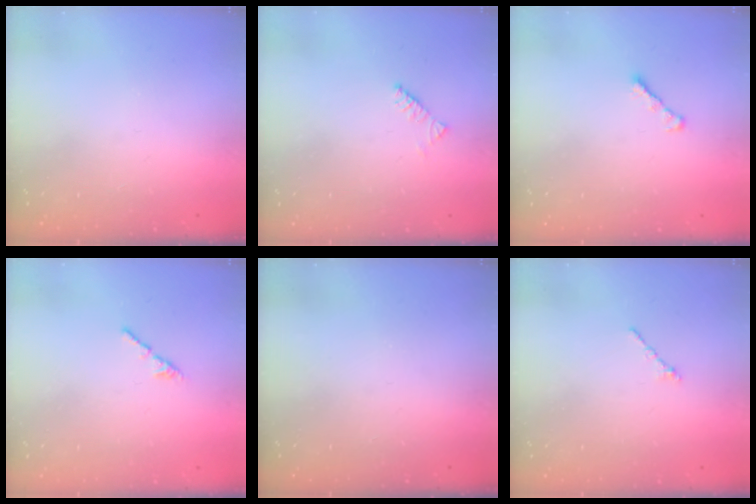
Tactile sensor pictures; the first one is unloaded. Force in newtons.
{"total": 2.9, "press": 2.9, "slide": 0.5}
{"total": 2.5, "press": 2.4, "slide": 0.6}
{"total": 1.3, "press": 1.2, "slide": 0.4}
{"total": 0.0}
{"total": 1.2, "press": 1.1, "slide": 0.5}